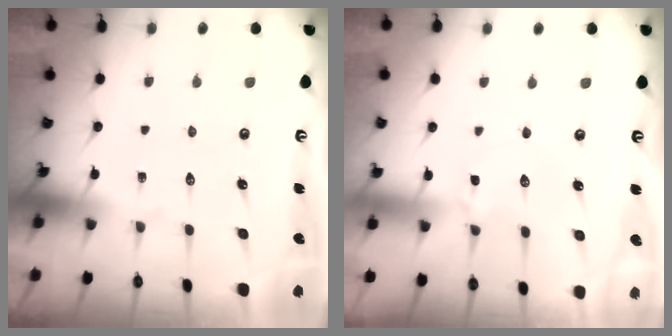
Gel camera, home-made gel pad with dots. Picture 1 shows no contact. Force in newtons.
{"total": 2.7, "press": 2.7, "slide": 0.3}